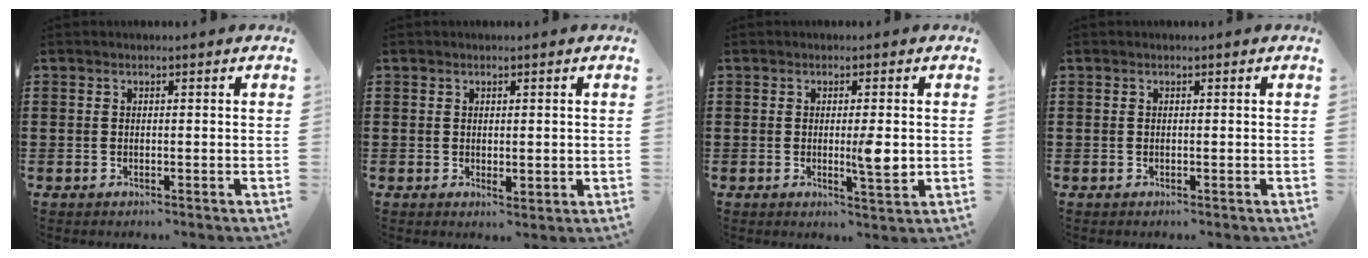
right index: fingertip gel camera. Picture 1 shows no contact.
{"total": 1.1, "force": [0.2, 0.7, 0.8], "torque": [-0.016, 0.003, 0.004]}
{"total": 4.5, "force": [-0.1, 0.7, 4.4], "torque": [-0.070, -0.005, -0.005]}
{"total": 0.0}